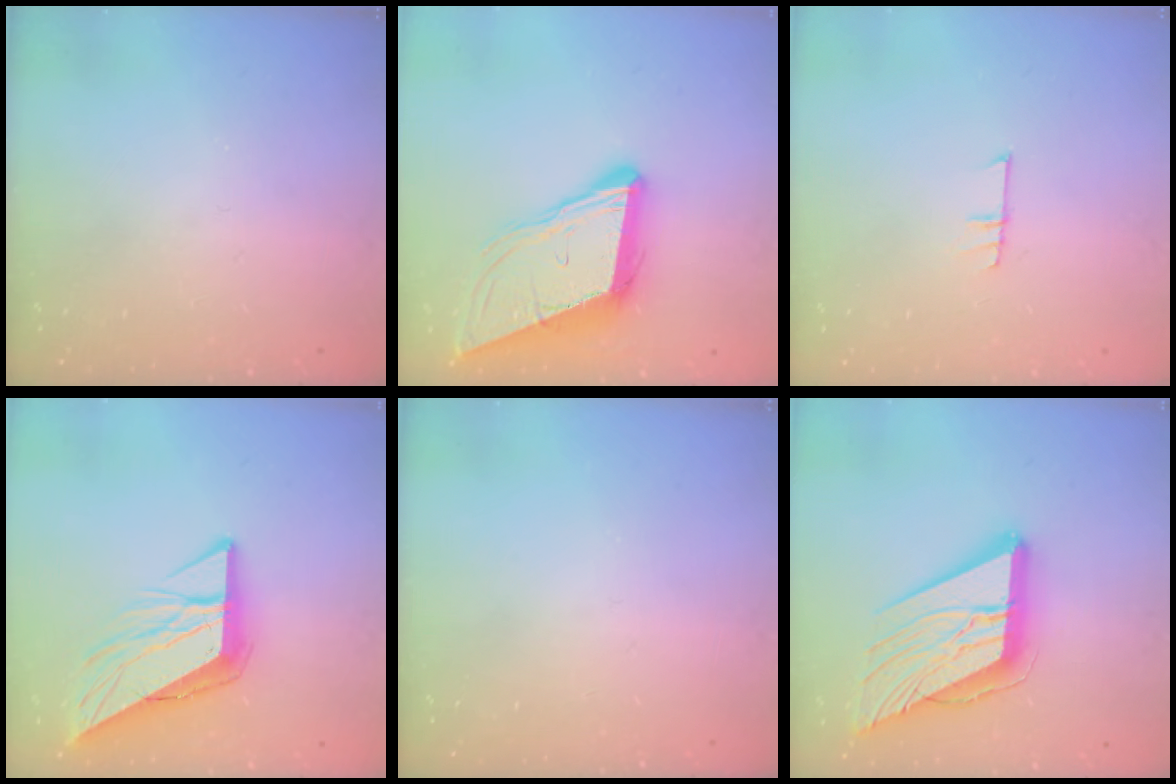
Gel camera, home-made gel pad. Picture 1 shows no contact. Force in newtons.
{"total": 12.0, "press": 11.5, "slide": 3.7}
{"total": 5.5, "press": 5.4, "slide": 0.6}
{"total": 11.7, "press": 11.6, "slide": 1.4}
{"total": 0.0}
{"total": 24.5, "press": 24.3, "slide": 3.0}